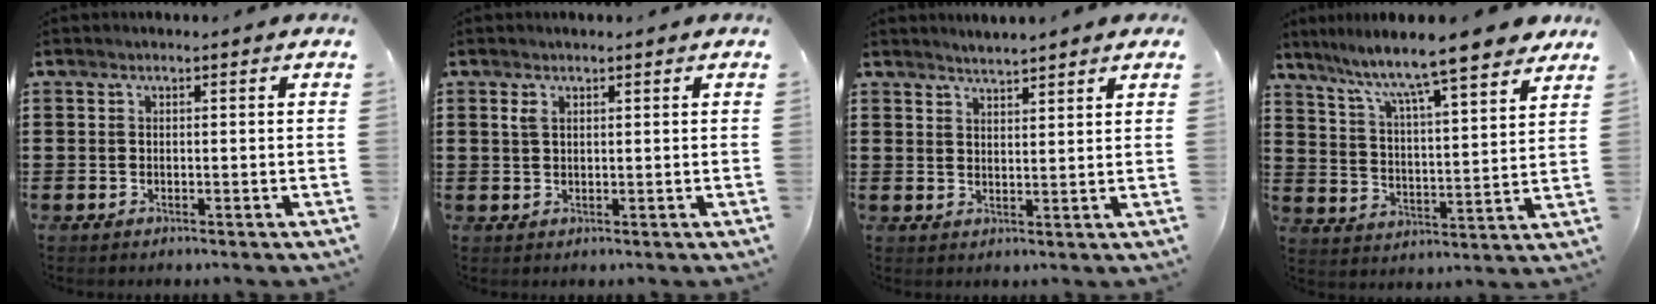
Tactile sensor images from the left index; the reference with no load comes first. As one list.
[{"total": 1.5, "force": [0.8, 0.7, 1.1], "torque": [-0.025, 0.004, 0.014]}, {"total": 2.4, "force": [2.4, -0.1, 0.3], "torque": [-0.012, -0.003, 0.045]}, {"total": 8.7, "force": [7.7, -0.1, 4.2], "torque": [-0.105, -0.055, 0.122]}]